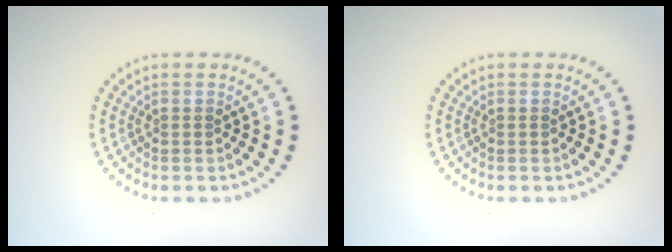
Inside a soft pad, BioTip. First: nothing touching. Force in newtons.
{"total": 0.0}